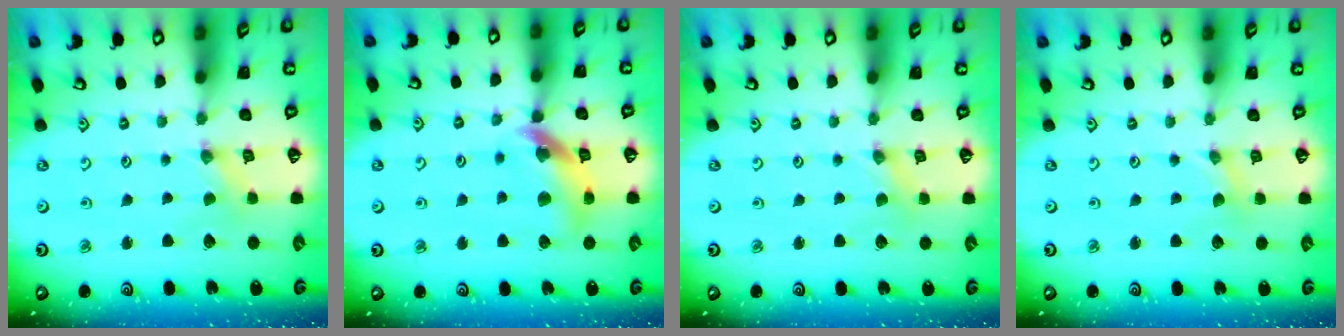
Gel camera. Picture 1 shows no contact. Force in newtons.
{"total": 13.8, "press": 13.7, "slide": 1.7}
{"total": 0.8, "press": 0.8, "slide": 0.2}
{"total": 0.0}